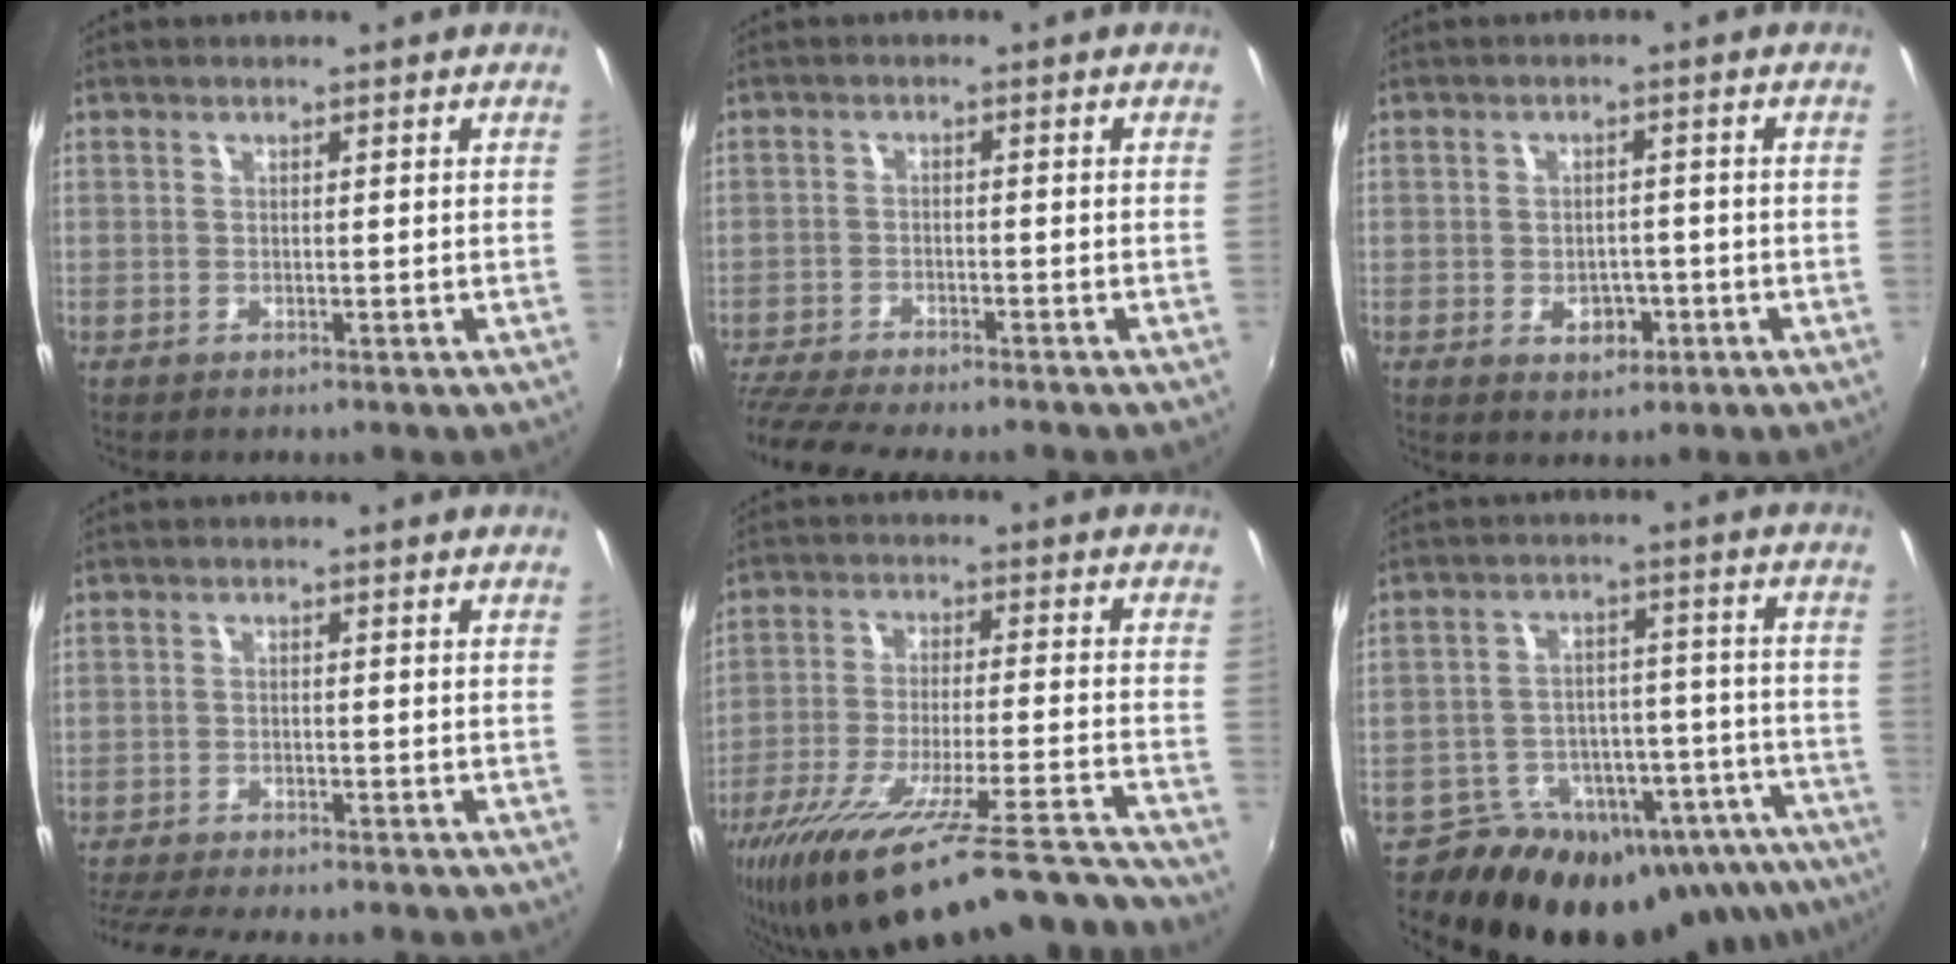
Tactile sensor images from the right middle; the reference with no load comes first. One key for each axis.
{"total": 10.8, "fx": -9.6, "fy": 1.4, "fz": 4.7, "tx": -0.122, "ty": -0.029, "tz": -0.163}
{"total": 4.1, "fx": -1.6, "fy": 3.0, "fz": 2.3, "tx": -0.040, "ty": 0.002, "tz": -0.017}
{"total": 10.0, "fx": -9.0, "fy": 1.4, "fz": 4.2, "tx": -0.104, "ty": -0.024, "tz": -0.143}
{"total": 25.9, "fx": -22.3, "fy": 2.2, "fz": 13.0, "tx": -0.226, "ty": -0.058, "tz": -0.343}
{"total": 24.9, "fx": -18.7, "fy": 12.8, "fz": 10.2, "tx": -0.165, "ty": 0.030, "tz": -0.234}